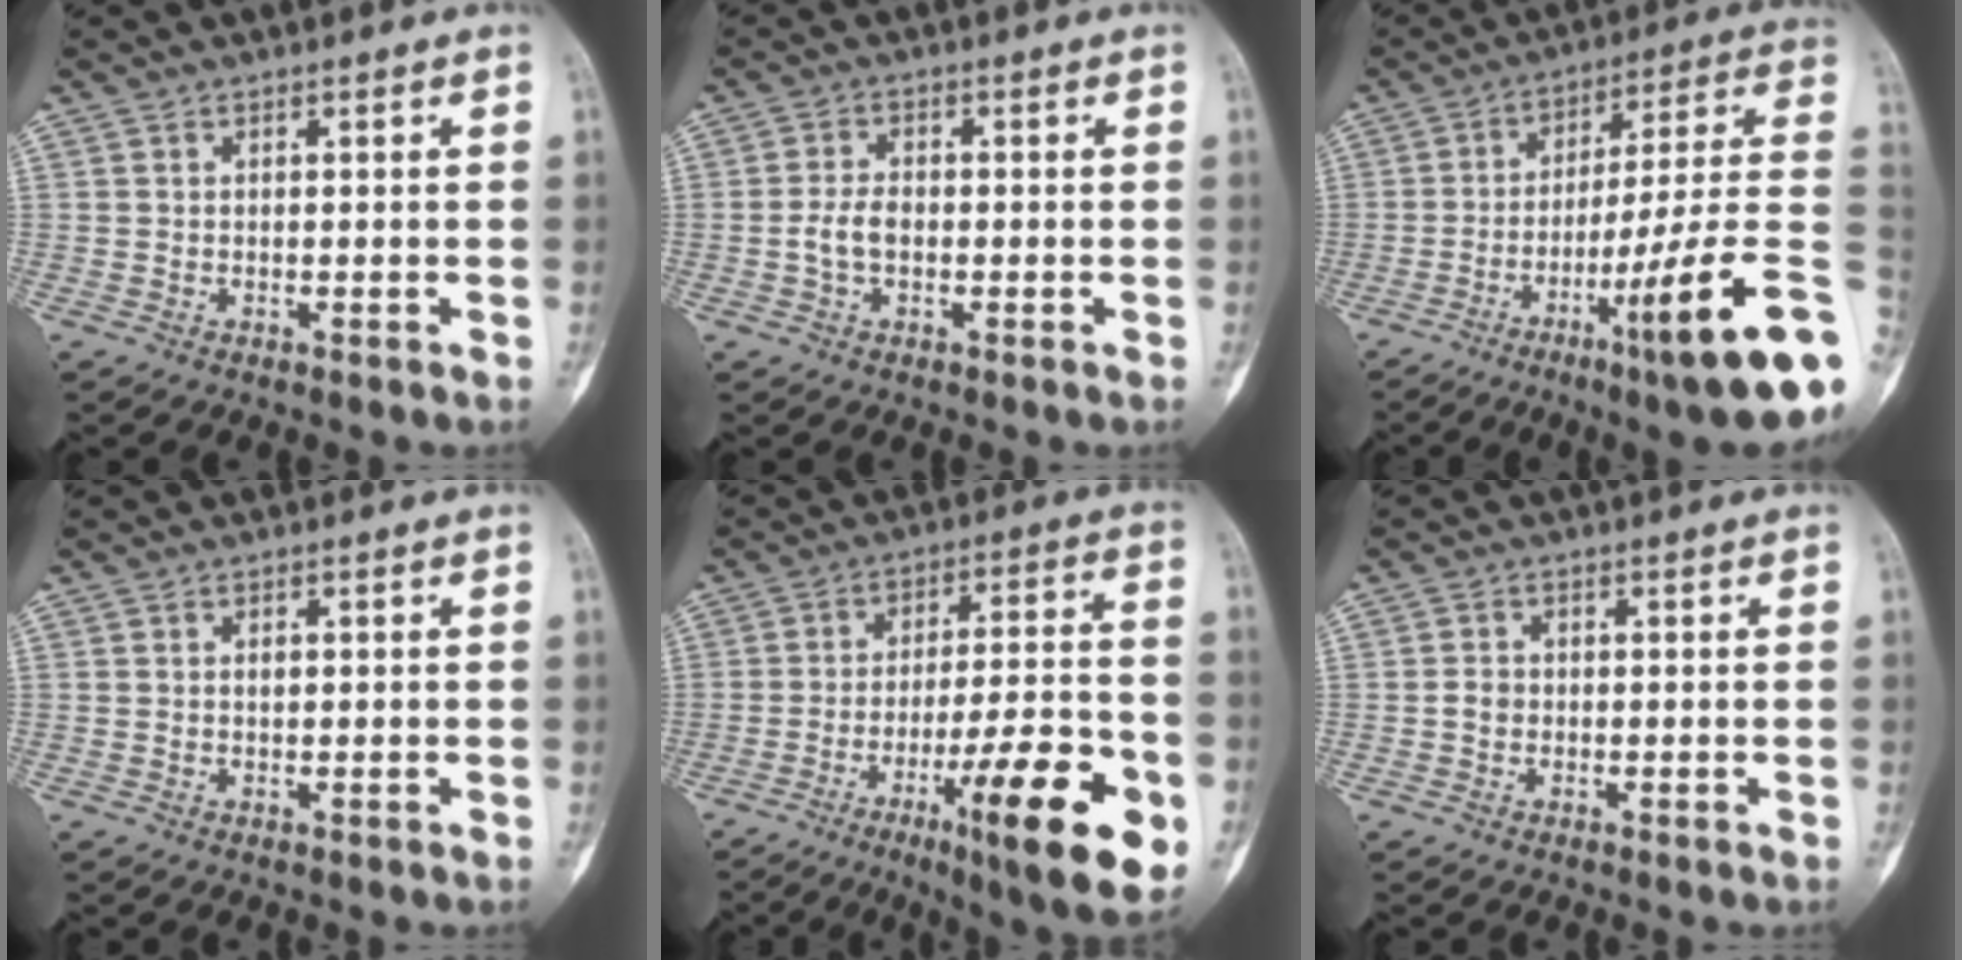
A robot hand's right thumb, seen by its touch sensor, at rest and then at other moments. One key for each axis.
{"total": 3.8, "fx": -0.8, "fy": 2.3, "fz": 2.9, "tx": -0.063, "ty": 0.013, "tz": -0.017}
{"total": 22.0, "fx": -7.7, "fy": 1.6, "fz": 20.5, "tx": -0.265, "ty": 0.036, "tz": -0.115}
{"total": 0.9, "fx": 0.1, "fy": 0.6, "fz": 0.7, "tx": -0.012, "ty": 0.001, "tz": 0.002}
{"total": 20.6, "fx": -8.2, "fy": 4.2, "fz": 18.4, "tx": -0.250, "ty": 0.023, "tz": -0.115}
{"total": 1.7, "fx": -0.3, "fy": 1.5, "fz": 0.8, "tx": -0.010, "ty": 0.006, "tz": -0.008}